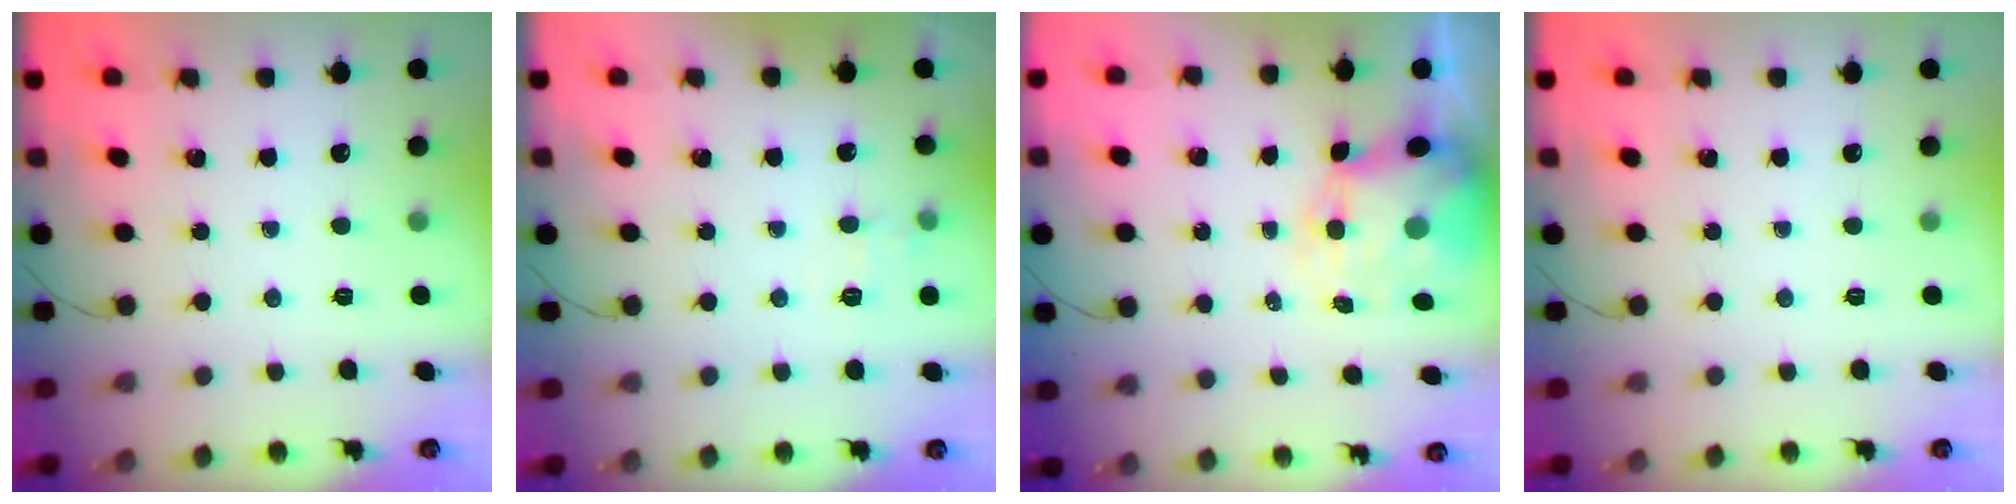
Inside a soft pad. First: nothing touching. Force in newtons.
{"total": 7.8, "press": 7.6, "slide": 1.7}
{"total": 7.6, "press": 7.4, "slide": 1.9}
{"total": 0.0}